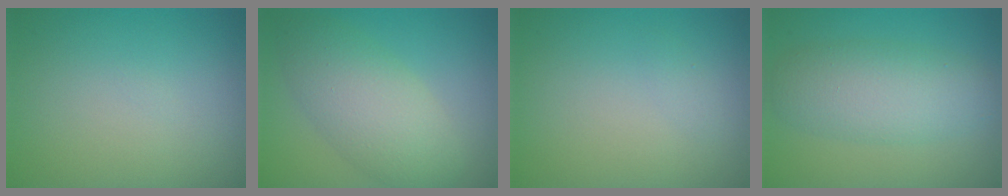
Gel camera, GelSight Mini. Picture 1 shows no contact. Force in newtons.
{"total": 5.9, "press": 5.9, "slide": 0.2}
{"total": 0.6, "press": 0.5, "slide": 0.1}
{"total": 5.4, "press": 5.4, "slide": 0.0}